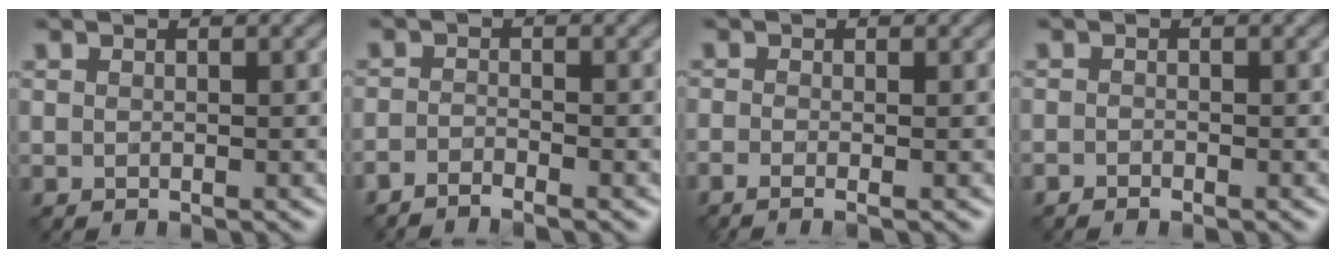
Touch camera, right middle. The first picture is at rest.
{"total": 1.8, "force": [-1.7, -0.1, 0.5], "torque": [-0.015, -0.003, -0.040]}
{"total": 1.4, "force": [-0.9, 0.1, 1.1], "torque": [-0.029, -0.009, -0.023]}
{"total": 0.8, "force": [-0.7, 0.1, 0.3], "torque": [-0.007, -0.002, -0.014]}